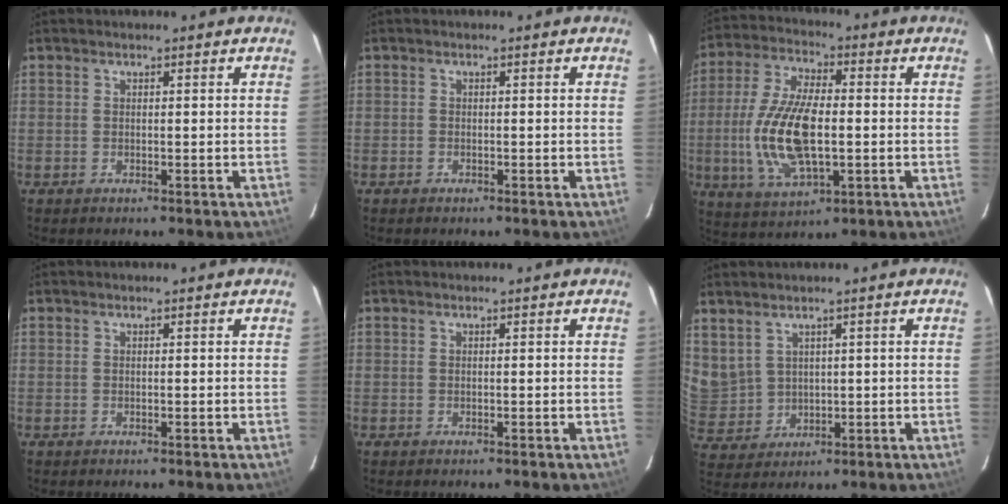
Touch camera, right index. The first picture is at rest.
{"total": 0.7, "force": [-0.5, 0.4, 0.0], "torque": [0.000, 0.002, -0.010]}
{"total": 15.6, "force": [-1.8, 6.5, 14.1], "torque": [-0.296, -0.002, -0.030]}
{"total": 0.0}
{"total": 0.0}
{"total": 7.2, "force": [4.2, 5.2, 2.6], "torque": [-0.061, 0.007, 0.109]}